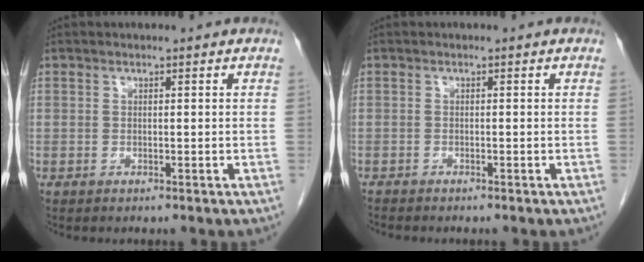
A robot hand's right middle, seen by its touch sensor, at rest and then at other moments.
{"total": 1.1, "force": [-1.0, 0.0, 0.3], "torque": [-0.008, -0.002, -0.016]}